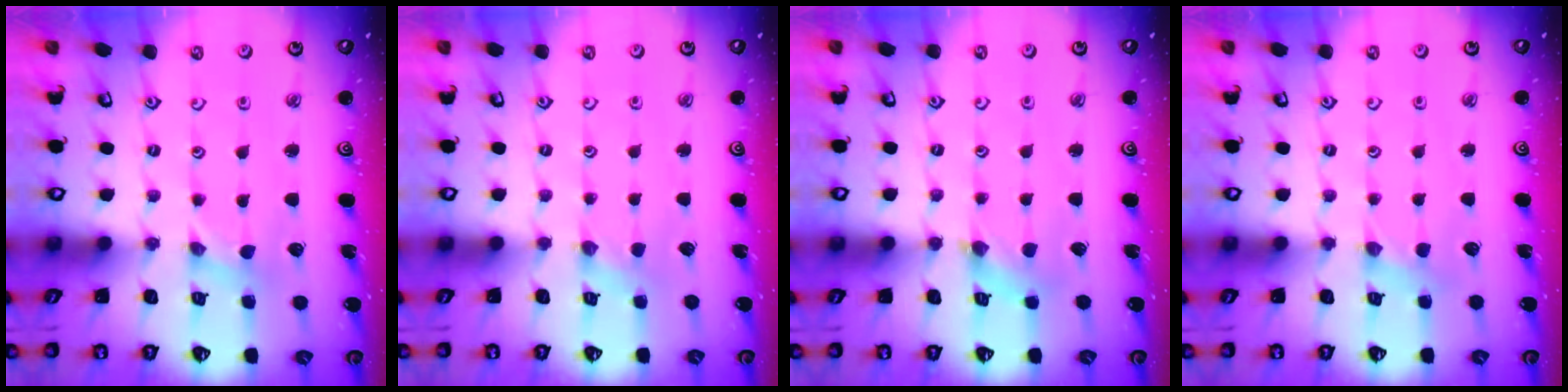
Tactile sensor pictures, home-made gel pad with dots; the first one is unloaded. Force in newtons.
{"total": 0.0}
{"total": 2.4, "press": 2.4, "slide": 0.4}
{"total": 2.0, "press": 1.9, "slide": 0.4}